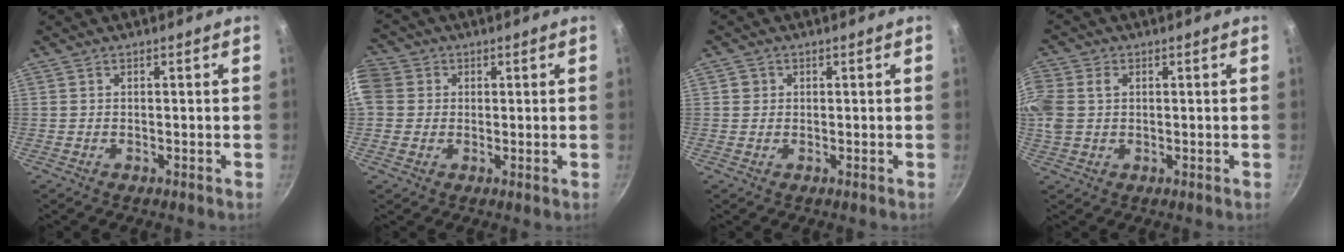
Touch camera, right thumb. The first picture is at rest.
{"total": 10.1, "force": [1.1, 9.1, 4.3], "torque": [-0.086, 0.019, 0.009]}
{"total": 1.5, "force": [0.2, 1.4, 0.3], "torque": [0.000, 0.003, 0.000]}
{"total": 9.0, "force": [1.5, 6.9, 5.6], "torque": [-0.135, 0.016, 0.027]}